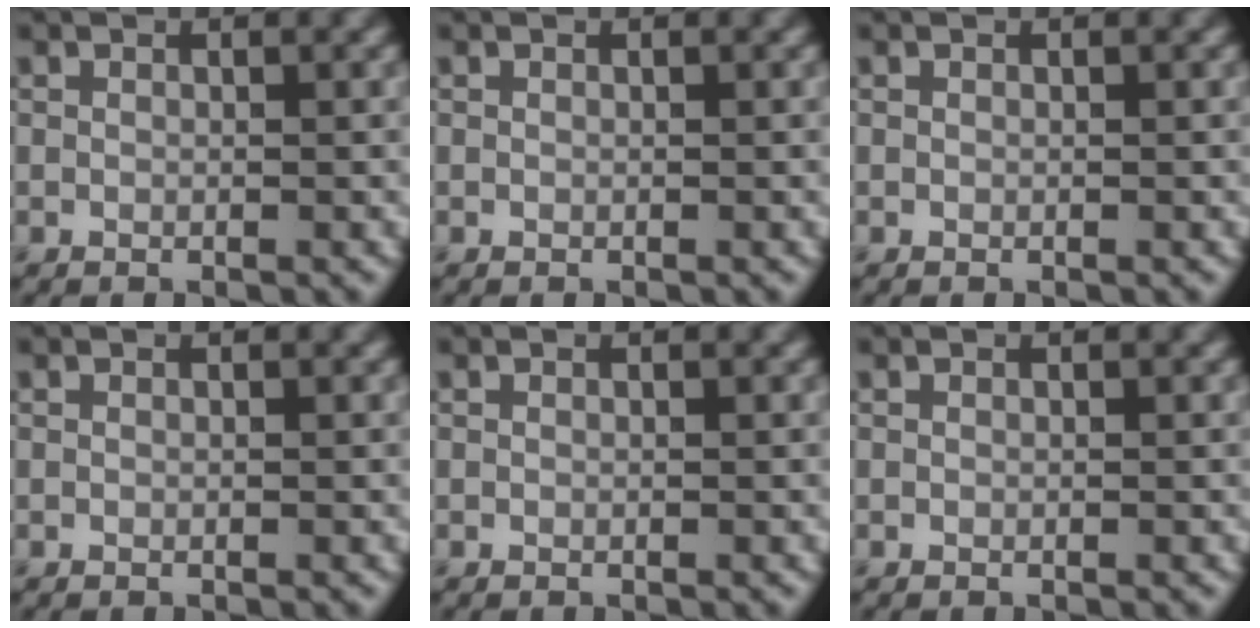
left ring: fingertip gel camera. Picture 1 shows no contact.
{"total": 0.0}
{"total": 0.0}
{"total": 0.0}
{"total": 0.0}
{"total": 0.0}